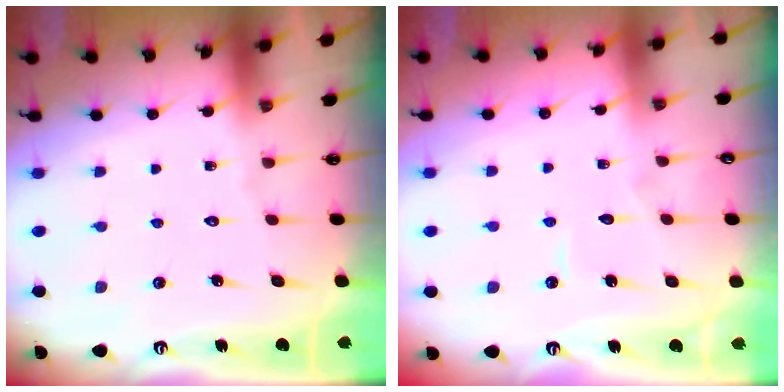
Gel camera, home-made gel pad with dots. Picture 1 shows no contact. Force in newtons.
{"total": 2.9, "press": 2.9, "slide": 0.2}